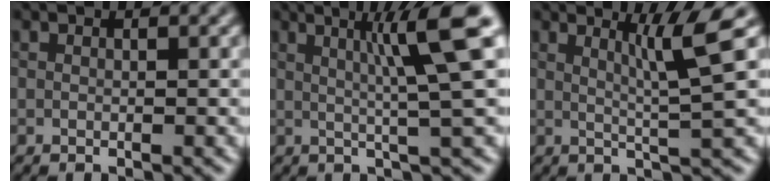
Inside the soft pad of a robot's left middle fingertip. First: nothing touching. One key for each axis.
{"total": 7.3, "fx": 2.1, "fy": 0.8, "fz": 6.9, "tx": -0.098, "ty": 0.017, "tz": 0.033}
{"total": 4.4, "fx": 1.9, "fy": 0.1, "fz": 3.9, "tx": -0.066, "ty": 0.001, "tz": 0.033}